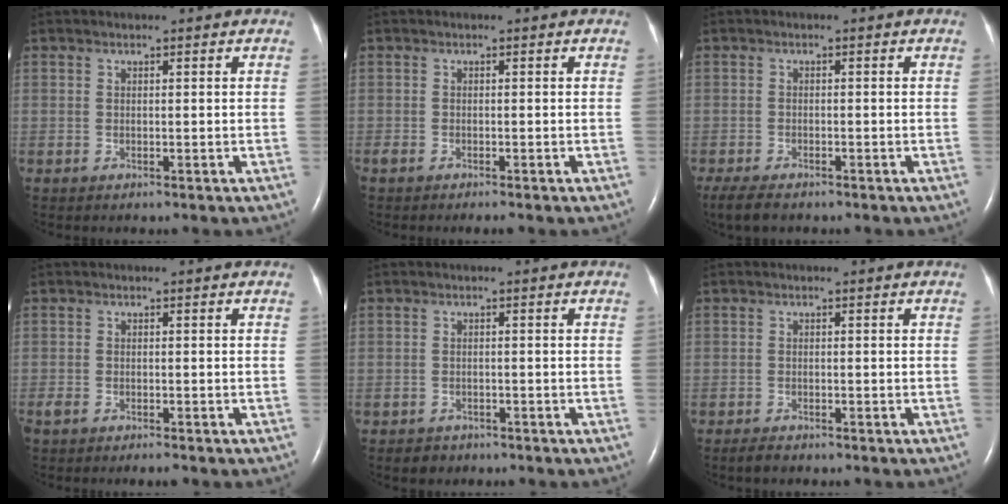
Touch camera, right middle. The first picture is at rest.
{"total": 1.7, "force": [-1.3, 0.4, 1.0], "torque": [-0.022, -0.005, -0.020]}
{"total": 4.9, "force": [-3.8, 1.6, 2.6], "torque": [-0.048, -0.012, -0.060]}
{"total": 2.9, "force": [-2.2, 0.9, 1.6], "torque": [-0.035, -0.008, -0.035]}
{"total": 1.8, "force": [-1.3, 1.3, 0.0], "torque": [-0.007, 0.005, -0.018]}
{"total": 1.5, "force": [-1.2, 0.4, 0.6], "torque": [-0.018, -0.003, -0.020]}